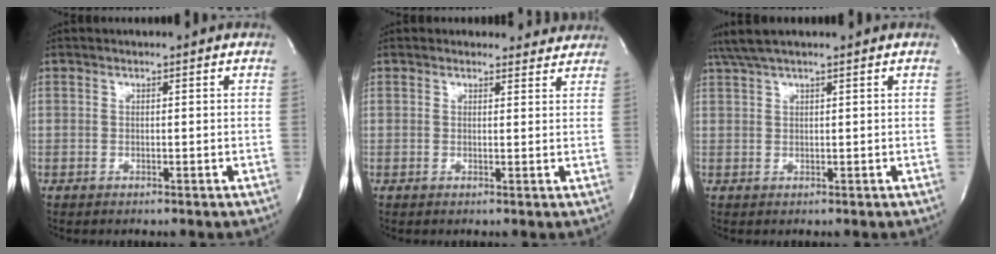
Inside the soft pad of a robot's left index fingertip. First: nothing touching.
{"total": 3.5, "force": [3.2, 1.3, -0.6], "torque": [0.015, -0.009, 0.020]}
{"total": 3.6, "force": [2.9, -0.4, 2.1], "torque": [-0.052, 0.020, 0.061]}